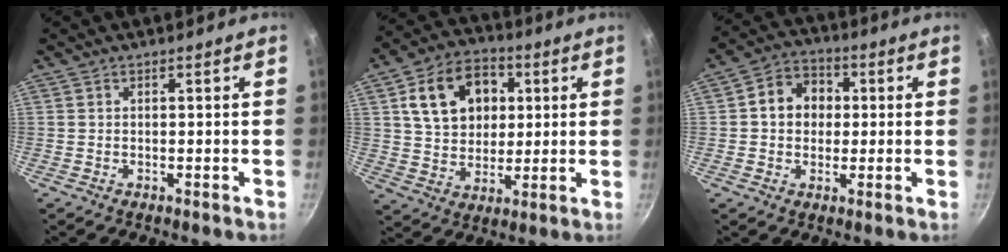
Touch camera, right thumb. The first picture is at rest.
{"total": 15.7, "force": [4.2, 11.8, 9.4], "torque": [-0.128, 0.010, 0.071]}
{"total": 8.9, "force": [1.0, 7.5, 4.6], "torque": [-0.041, 0.014, 0.002]}